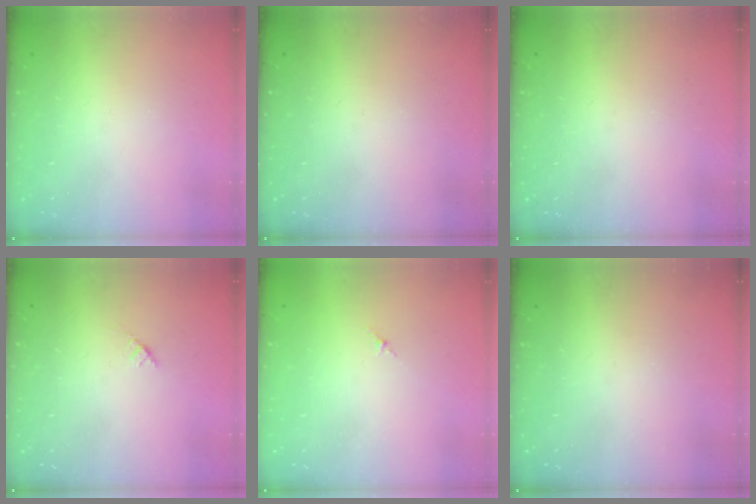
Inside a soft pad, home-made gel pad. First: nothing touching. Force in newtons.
{"total": 0.0}
{"total": 0.0}
{"total": 2.7, "press": 2.6, "slide": 0.4}
{"total": 1.8, "press": 1.7, "slide": 0.6}
{"total": 0.0}